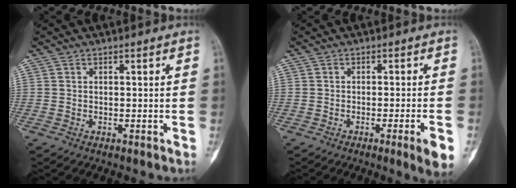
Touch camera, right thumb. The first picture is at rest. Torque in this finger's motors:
{"motor_torque": [0.78, 0.23, 0.42, -0.57, 0.15]}